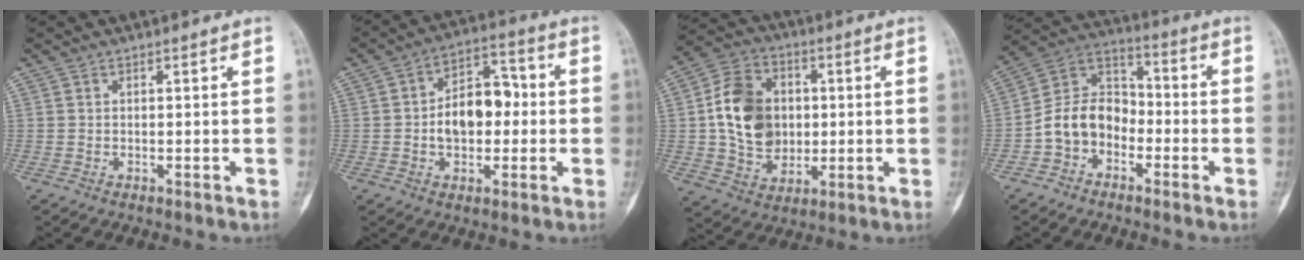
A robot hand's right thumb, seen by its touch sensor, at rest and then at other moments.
{"total": 11.4, "force": [-0.7, 7.5, 8.6], "torque": [-0.104, 0.034, -0.018]}
{"total": 15.2, "force": [1.0, 11.8, 9.6], "torque": [-0.145, 0.009, 0.020]}
{"total": 11.0, "force": [-3.9, 8.4, 6.0], "torque": [-0.089, 0.060, -0.086]}